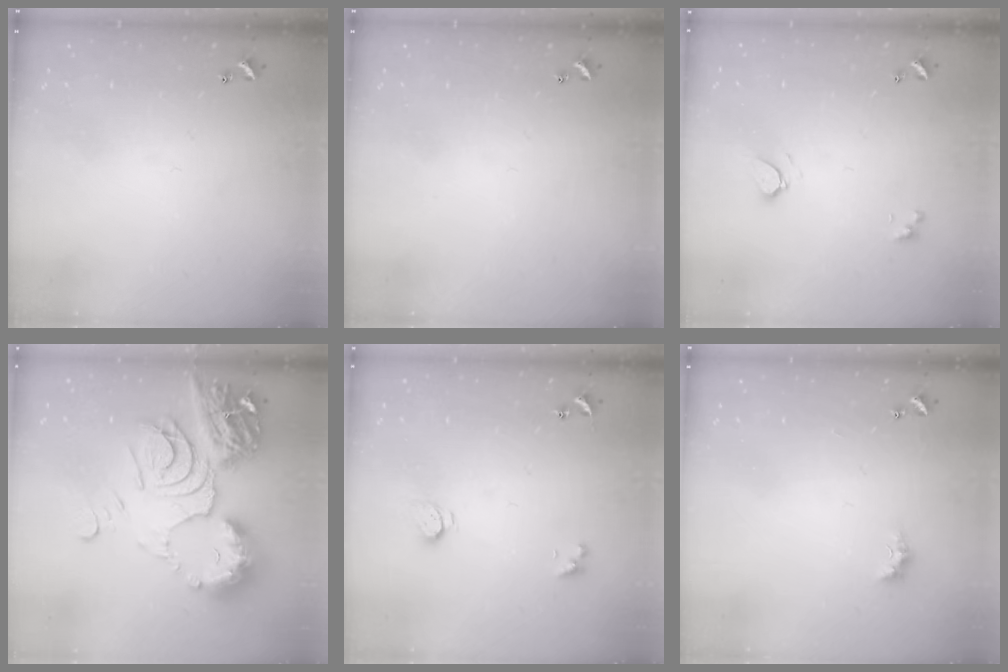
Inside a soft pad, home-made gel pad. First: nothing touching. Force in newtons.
{"total": 0.0}
{"total": 1.7, "press": 1.6, "slide": 0.3}
{"total": 19.5, "press": 19.4, "slide": 2.4}
{"total": 2.4, "press": 2.3, "slide": 0.4}
{"total": 1.2, "press": 1.1, "slide": 0.5}